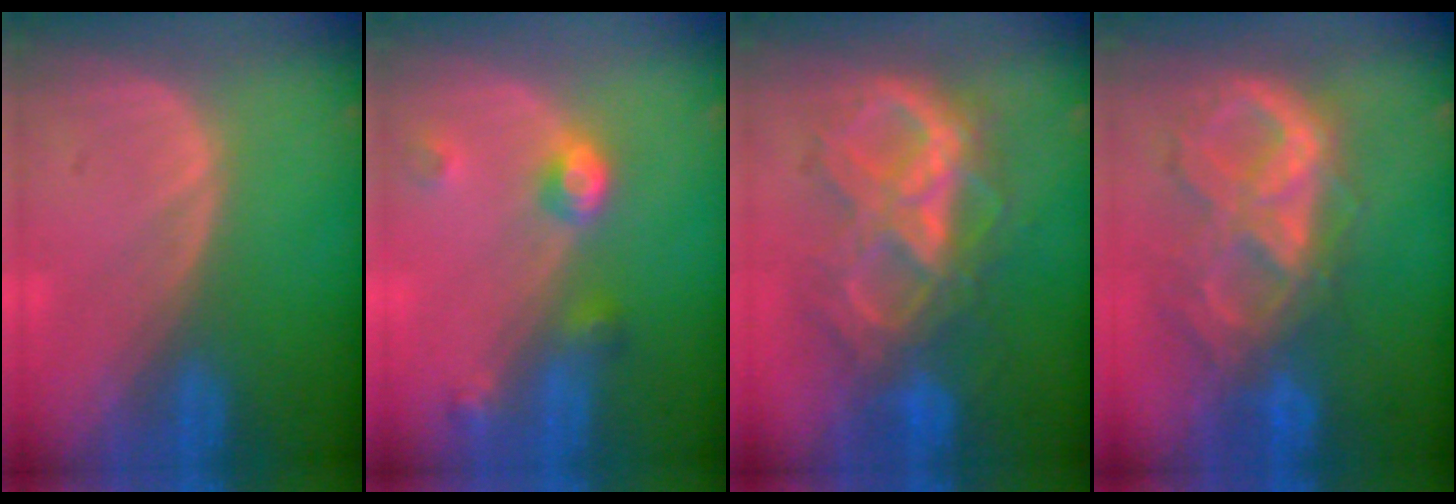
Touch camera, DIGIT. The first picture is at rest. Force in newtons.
{"total": 4.6, "press": 4.1, "slide": 2.1}
{"total": 10.6, "press": 10.6, "slide": 1.2}
{"total": 10.5, "press": 8.8, "slide": 5.7}